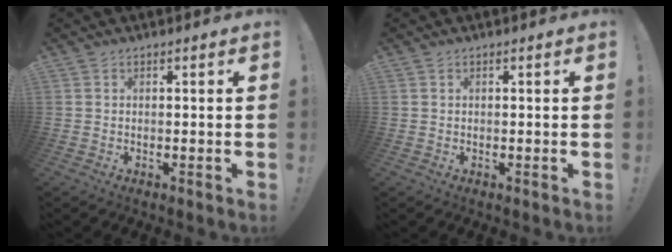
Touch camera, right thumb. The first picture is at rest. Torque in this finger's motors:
{"motor_torque": [0.15, 0.00, -0.08, -0.26, 0.00]}